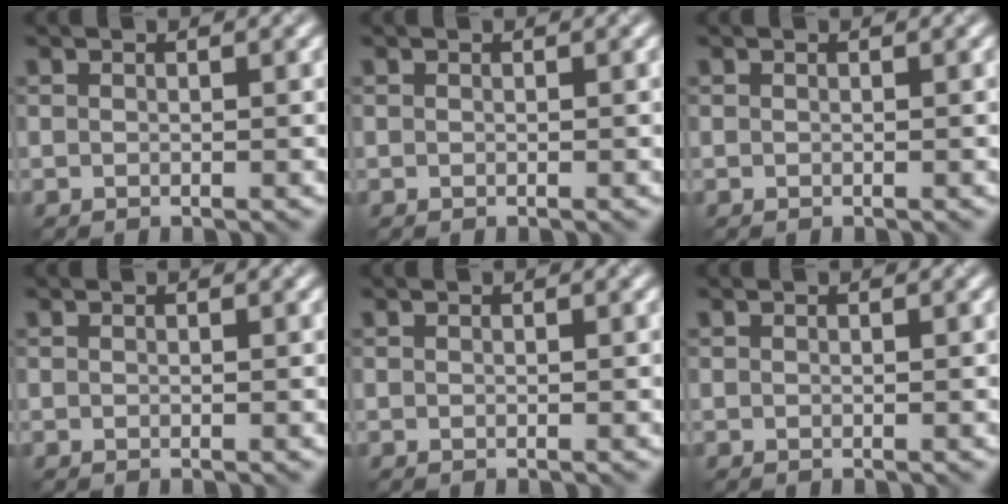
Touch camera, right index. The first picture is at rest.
{"total": 0.0}
{"total": 0.0}
{"total": 0.0}
{"total": 0.0}
{"total": 0.0}